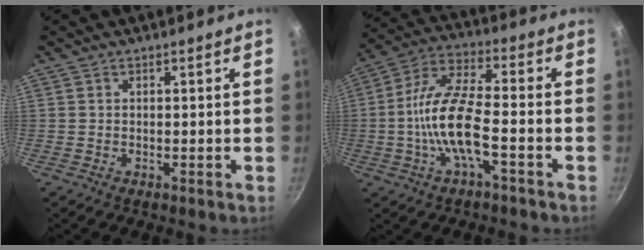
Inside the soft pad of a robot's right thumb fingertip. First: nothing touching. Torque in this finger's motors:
{"motor_torque": [2.51, 2.49, 1.54, -0.28, 0.46]}